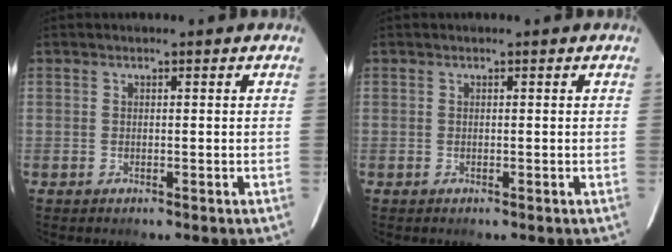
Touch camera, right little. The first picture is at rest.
{"total": 0.0}